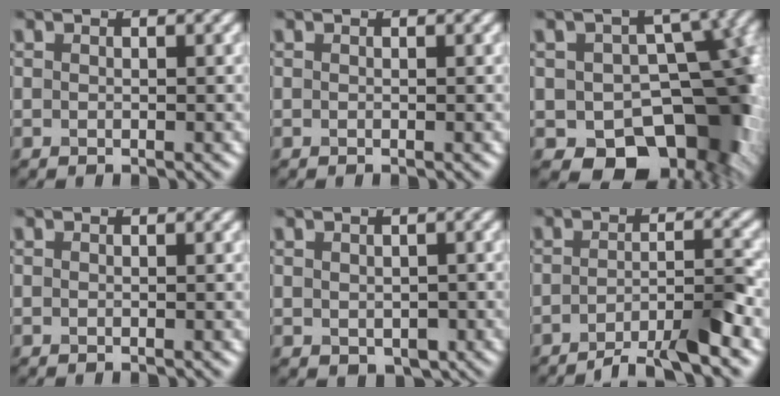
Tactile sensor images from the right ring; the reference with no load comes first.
{"total": 0.0}
{"total": 11.8, "force": [-3.9, 8.1, 7.6], "torque": [-0.078, -0.014, -0.060]}
{"total": 0.0}
{"total": 1.9, "force": [-0.3, 1.5, 1.2], "torque": [-0.017, -0.009, 0.001]}
{"total": 5.1, "force": [-3.5, 0.9, 3.5], "torque": [-0.043, 0.009, -0.064]}